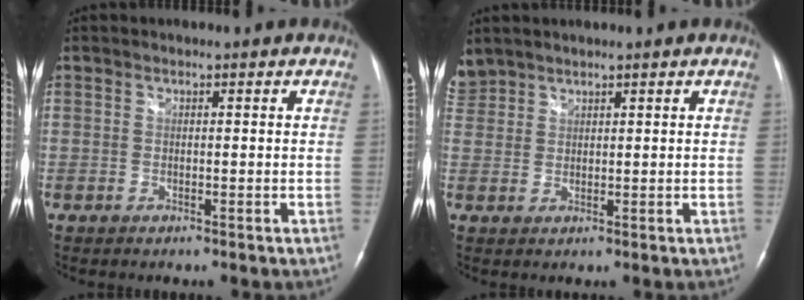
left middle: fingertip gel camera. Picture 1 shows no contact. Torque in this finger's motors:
{"motor_torque": [0.16, -0.15, 0.01, -0.02]}